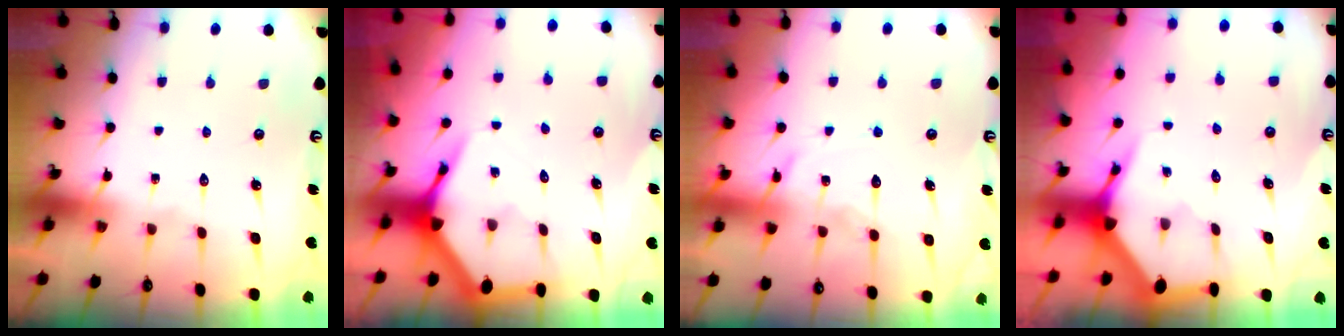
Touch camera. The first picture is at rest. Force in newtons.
{"total": 5.6, "press": 5.5, "slide": 0.4}
{"total": 12.8, "press": 12.8, "slide": 1.0}
{"total": 3.8, "press": 3.8, "slide": 0.5}